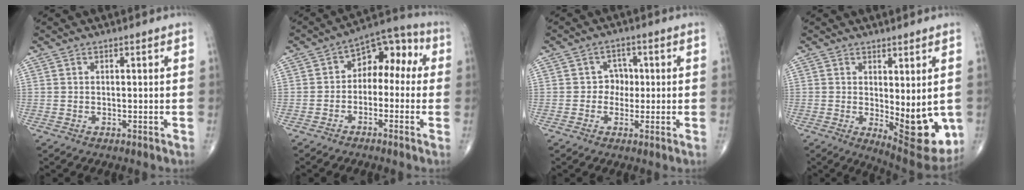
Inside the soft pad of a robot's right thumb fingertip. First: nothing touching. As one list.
[{"total": 9.5, "force": [-0.3, 6.4, 7.0], "torque": [-0.058, 0.050, -0.024]}, {"total": 3.5, "force": [-0.1, 3.2, 1.5], "torque": [0.008, 0.011, -0.011]}, {"total": 12.5, "force": [-1.2, 5.0, 11.4], "torque": [-0.122, -0.029, -0.001]}]